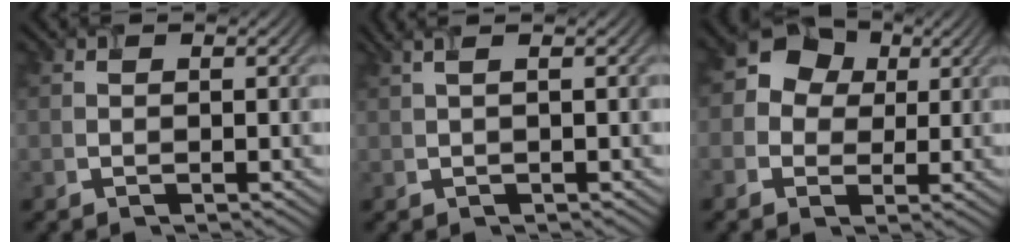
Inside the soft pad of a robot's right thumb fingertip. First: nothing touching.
{"total": 2.6, "force": [0.9, 0.7, 2.3], "torque": [-0.028, 0.009, -0.002]}
{"total": 5.9, "force": [0.7, 5.4, 2.2], "torque": [-0.053, 0.010, -0.005]}